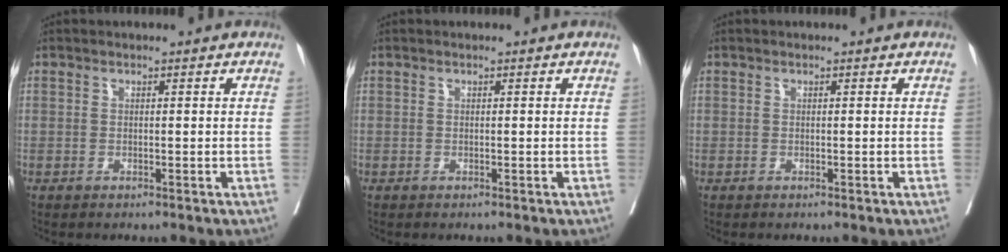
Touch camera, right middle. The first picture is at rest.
{"total": 0.0}
{"total": 0.0}